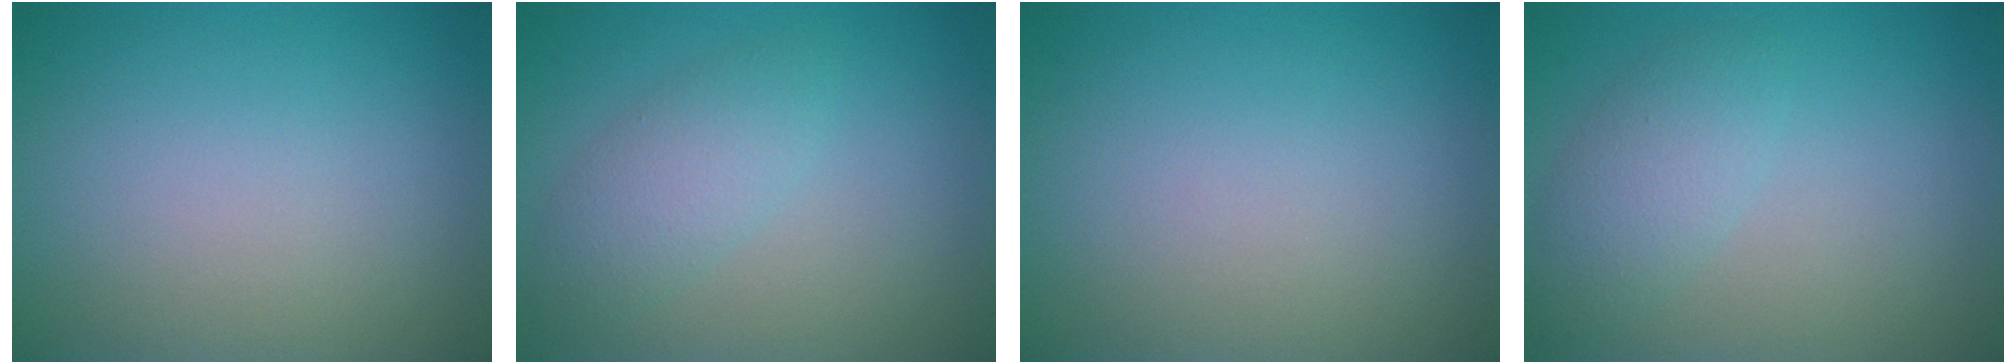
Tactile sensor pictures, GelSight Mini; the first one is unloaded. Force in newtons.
{"total": 2.7, "press": 2.7, "slide": 0.1}
{"total": 0.0}
{"total": 2.8, "press": 2.8, "slide": 0.1}